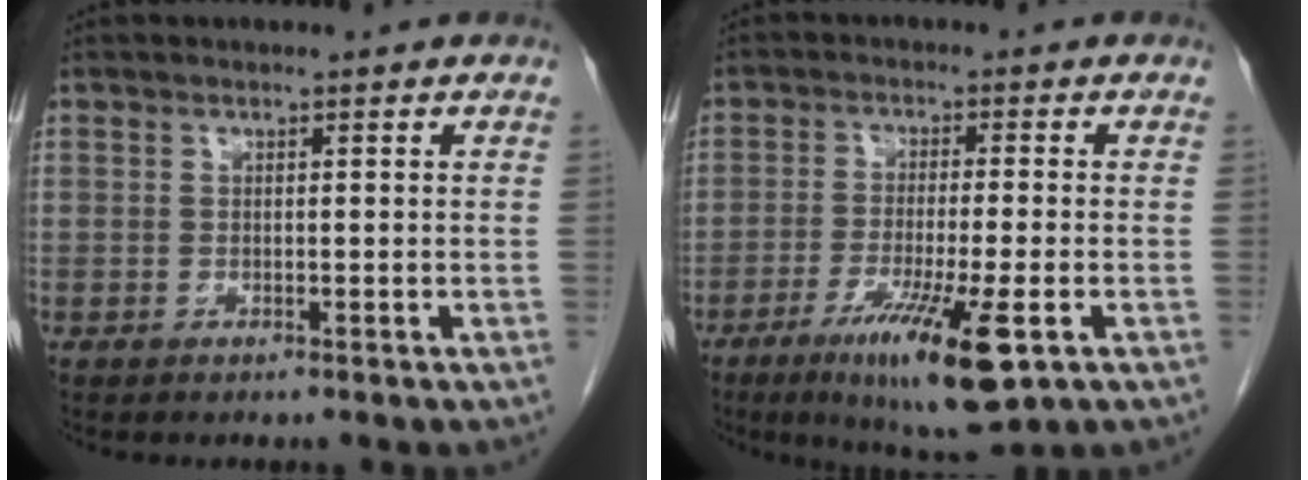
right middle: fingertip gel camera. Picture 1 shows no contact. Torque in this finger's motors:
{"motor_torque": [1.08, -1.06, 0.42, 0.10]}